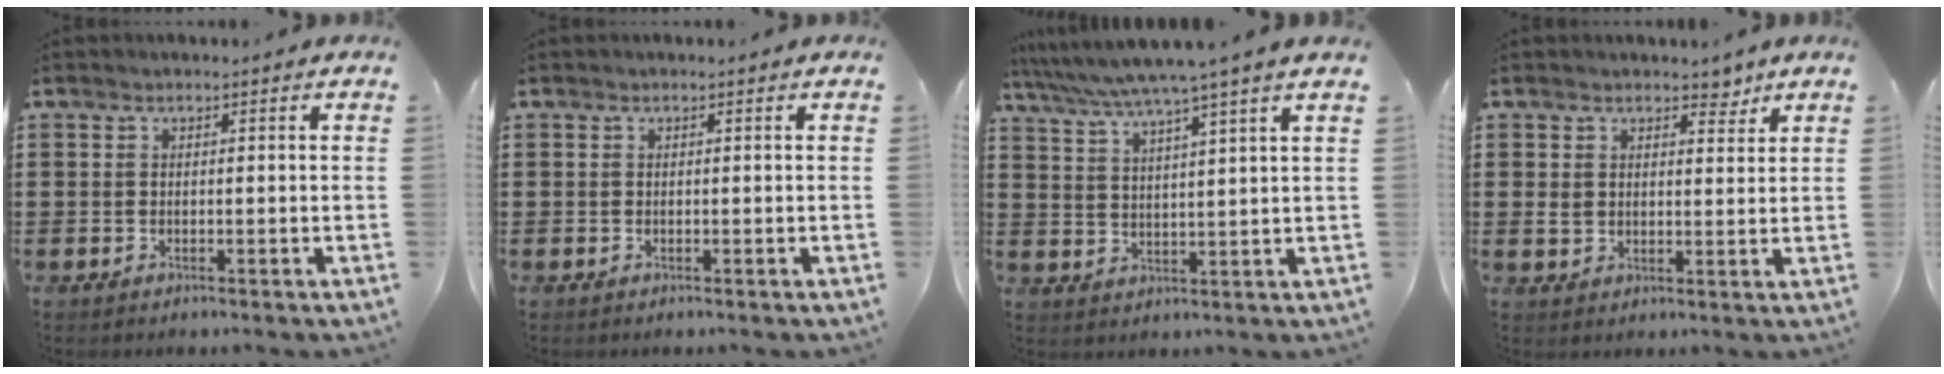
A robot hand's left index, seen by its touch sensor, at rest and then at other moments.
{"total": 0.0}
{"total": 5.6, "force": [4.9, -0.8, 2.6], "torque": [-0.068, -0.027, 0.082]}
{"total": 4.1, "force": [2.5, 2.8, 1.5], "torque": [-0.035, 0.005, 0.042]}